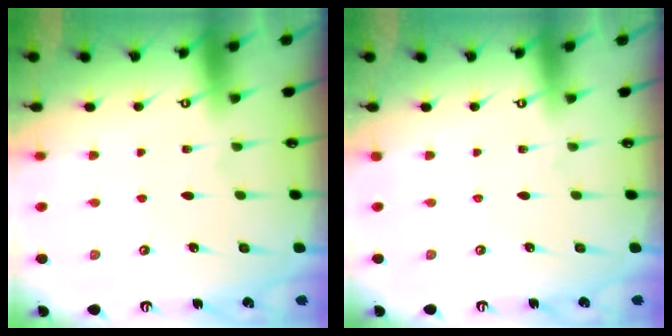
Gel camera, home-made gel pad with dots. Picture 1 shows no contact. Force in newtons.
{"total": 0.0}